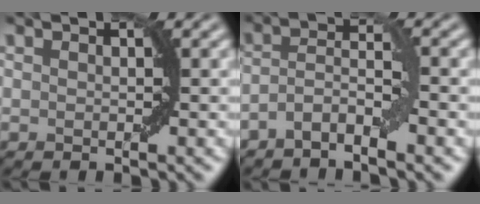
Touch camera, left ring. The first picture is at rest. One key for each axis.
{"total": 3.2, "fx": -1.9, "fy": 0.8, "fz": 2.5, "tx": -0.047, "ty": 0.010, "tz": -0.043}